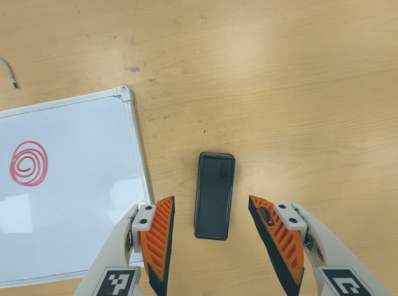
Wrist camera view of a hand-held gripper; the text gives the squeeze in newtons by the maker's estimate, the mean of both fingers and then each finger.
{"total": 0.0}